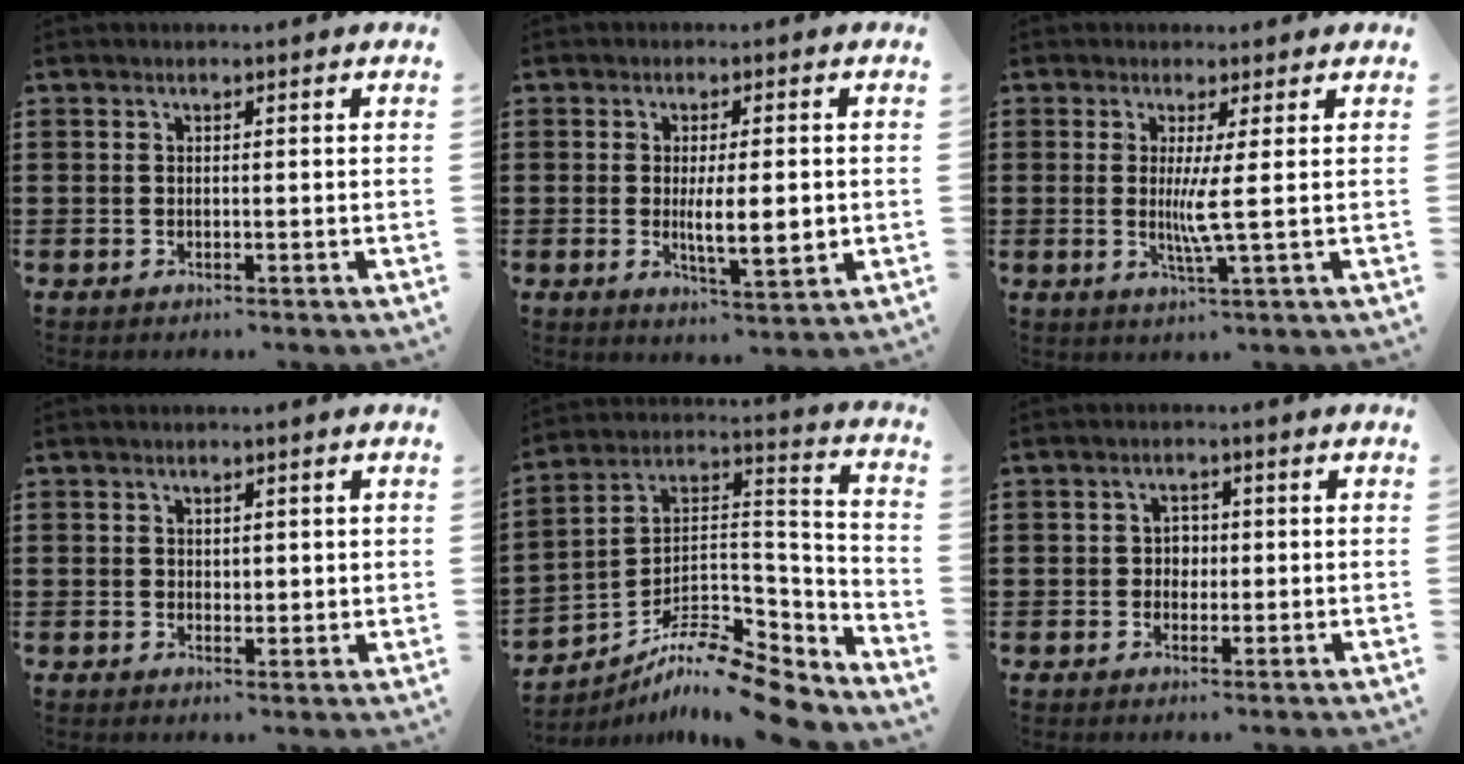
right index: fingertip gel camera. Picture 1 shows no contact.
{"total": 6.2, "force": [-0.4, 1.6, 6.0], "torque": [-0.088, -0.006, -0.010]}
{"total": 4.5, "force": [0.2, -0.5, 4.5], "torque": [-0.081, -0.011, 0.000]}
{"total": 1.7, "force": [1.1, 1.2, 0.5], "torque": [-0.006, 0.005, 0.018]}
{"total": 10.0, "force": [-8.7, 2.5, 4.2], "torque": [-0.075, 0.014, -0.172]}
{"total": 2.0, "force": [-0.2, 1.8, 0.9], "torque": [-0.022, 0.008, -0.006]}